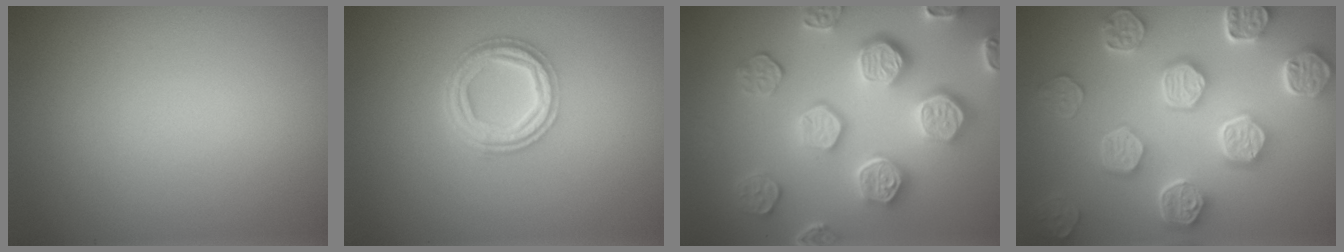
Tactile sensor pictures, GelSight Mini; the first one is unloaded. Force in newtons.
{"total": 4.3, "press": 3.3, "slide": 2.7}
{"total": 7.1, "press": 6.0, "slide": 3.7}
{"total": 8.5, "press": 6.6, "slide": 5.3}